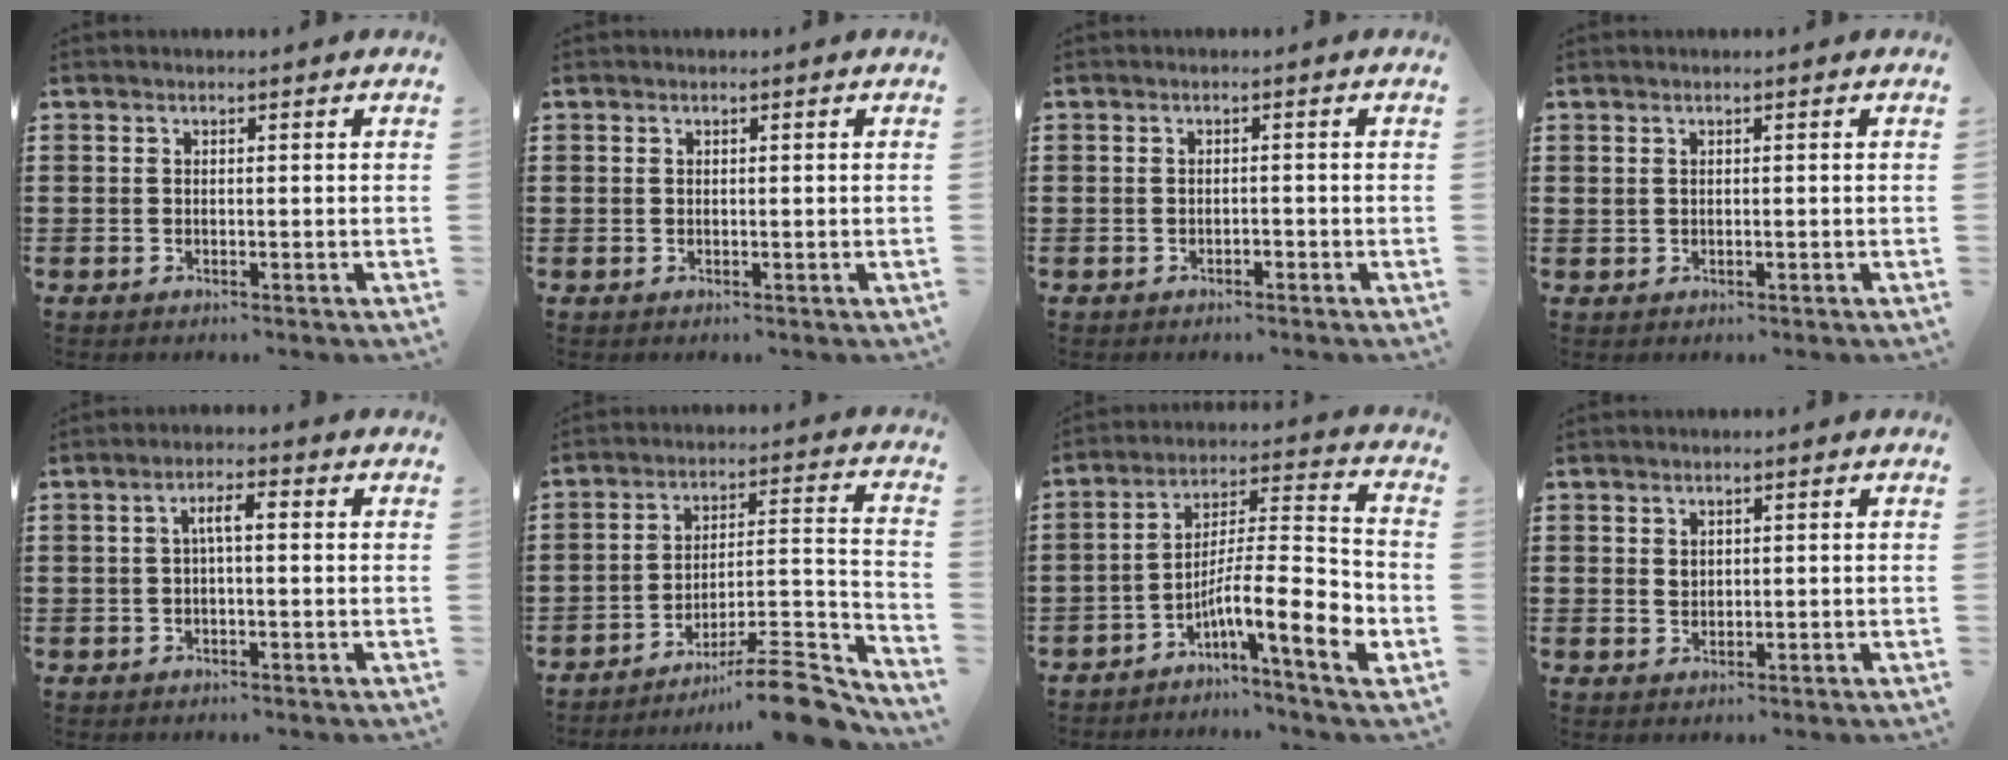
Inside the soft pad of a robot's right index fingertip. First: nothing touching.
{"total": 0.6, "force": [0.1, 0.6, 0.0], "torque": [-0.002, 0.004, 0.002]}
{"total": 0.9, "force": [-0.9, 0.2, 0.3], "torque": [-0.010, -0.004, -0.017]}
{"total": 0.5, "force": [0.3, 0.4, 0.2], "torque": [-0.006, 0.002, 0.006]}
{"total": 3.1, "force": [0.0, 0.8, 3.0], "torque": [-0.057, 0.010, -0.004]}
{"total": 11.4, "force": [-9.6, 1.6, 6.0], "torque": [-0.072, 0.026, -0.183]}
{"total": 11.1, "force": [-5.3, 1.7, 9.6], "torque": [-0.168, -0.013, -0.100]}
{"total": 1.0, "force": [0.5, 0.7, 0.5], "torque": [-0.013, 0.000, 0.010]}